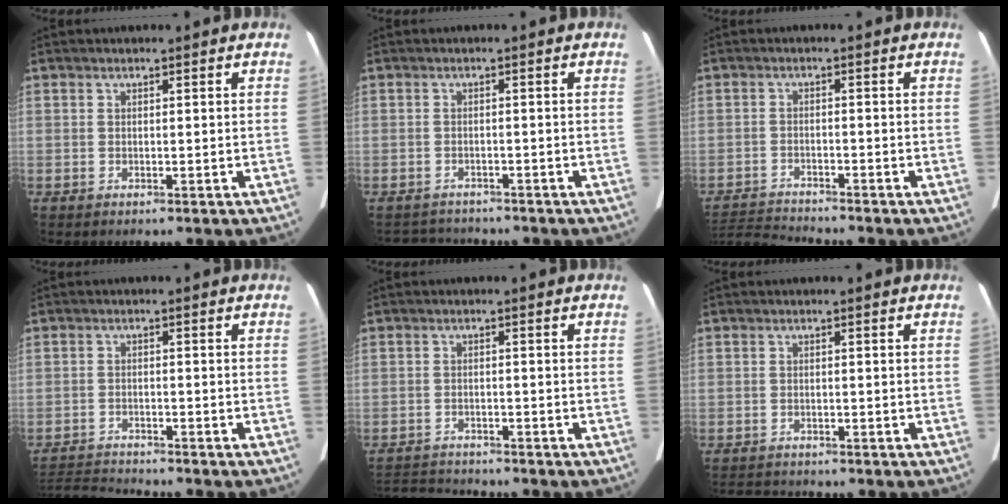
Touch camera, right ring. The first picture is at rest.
{"total": 4.5, "force": [-4.4, 1.1, 0.4], "torque": [-0.009, -0.003, -0.061]}
{"total": 5.8, "force": [-5.6, -1.2, -0.1], "torque": [-0.007, -0.009, -0.101]}
{"total": 6.2, "force": [-6.1, -0.6, 0.4], "torque": [-0.013, -0.008, -0.105]}
{"total": 6.2, "force": [-6.1, 0.5, 0.8], "torque": [-0.019, -0.007, -0.098]}
{"total": 3.7, "force": [-3.5, 0.8, 0.8], "torque": [-0.015, -0.009, -0.051]}